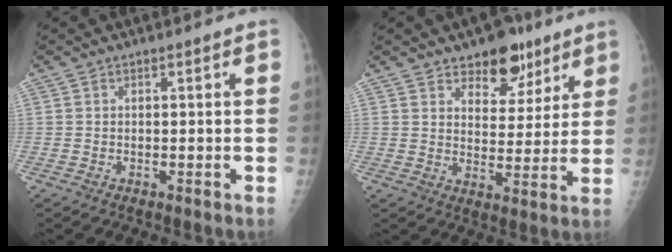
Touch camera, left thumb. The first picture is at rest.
{"total": 9.8, "force": [6.7, 5.6, 4.4], "torque": [-0.017, -0.040, 0.101]}